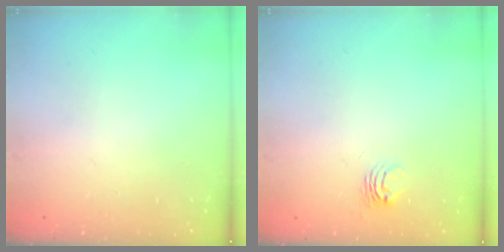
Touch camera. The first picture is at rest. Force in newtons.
{"total": 4.0, "press": 3.9, "slide": 0.3}